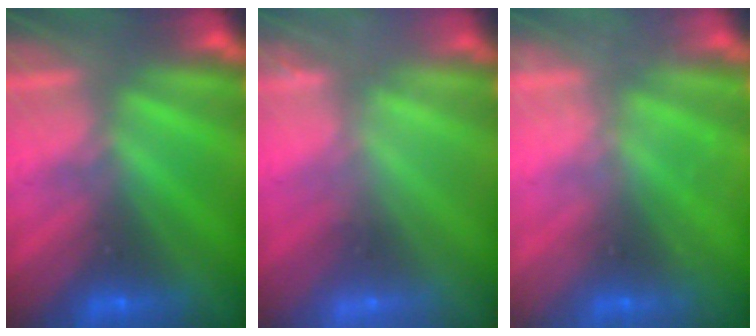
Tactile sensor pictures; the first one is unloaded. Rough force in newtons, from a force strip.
{"total": 2.4}
{"total": 2.2}